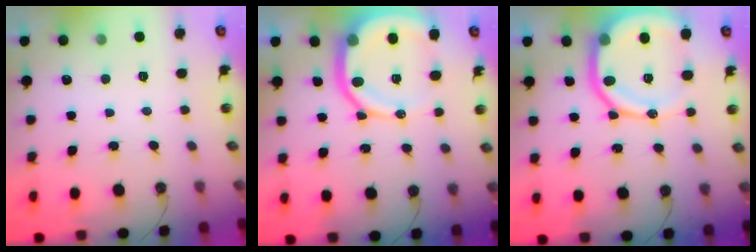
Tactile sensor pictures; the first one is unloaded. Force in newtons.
{"total": 15.0, "press": 14.8, "slide": 2.0}
{"total": 17.5, "press": 17.3, "slide": 2.0}